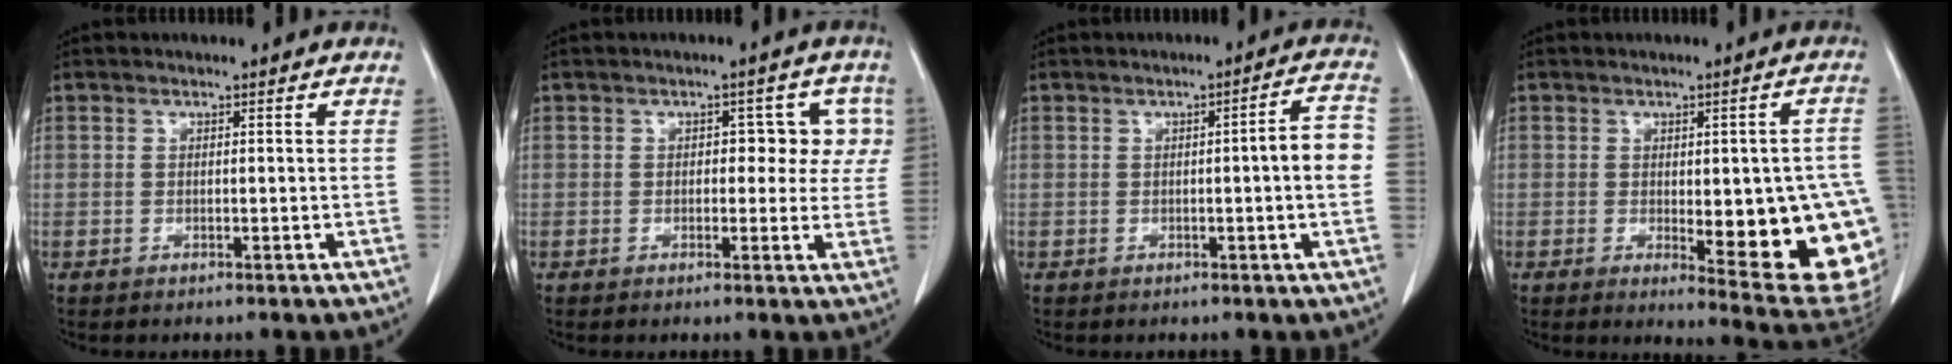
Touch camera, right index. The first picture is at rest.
{"total": 5.1, "force": [1.0, 3.3, 3.8], "torque": [-0.024, 0.023, 0.007]}
{"total": 5.3, "force": [-0.3, 0.1, 5.3], "torque": [-0.067, 0.009, -0.008]}
{"total": 17.4, "force": [-2.7, 4.3, 16.6], "torque": [-0.137, 0.006, -0.007]}